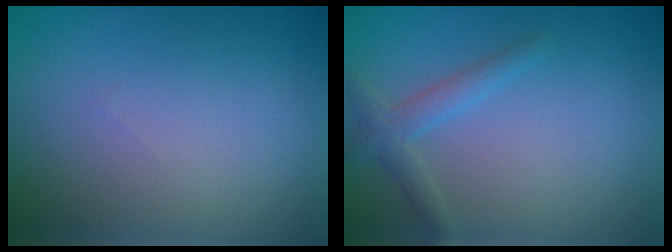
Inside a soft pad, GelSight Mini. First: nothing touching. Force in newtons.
{"total": 2.1, "press": 2.1, "slide": 0.1}